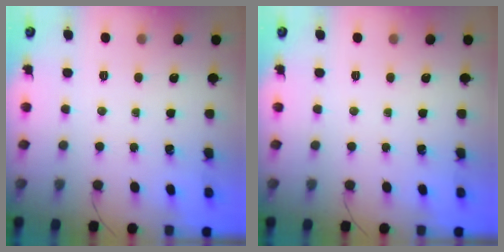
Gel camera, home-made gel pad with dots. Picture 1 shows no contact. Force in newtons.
{"total": 0.0}